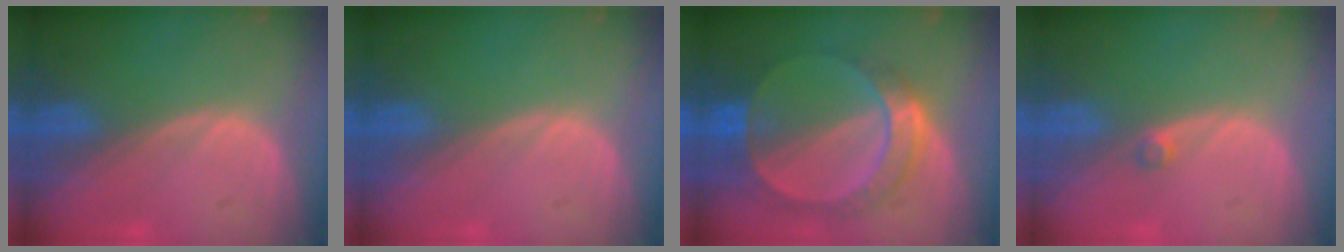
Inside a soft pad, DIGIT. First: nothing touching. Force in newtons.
{"total": 0.0}
{"total": 7.8, "press": 7.5, "slide": 2.0}
{"total": 1.1, "press": 1.0, "slide": 0.6}